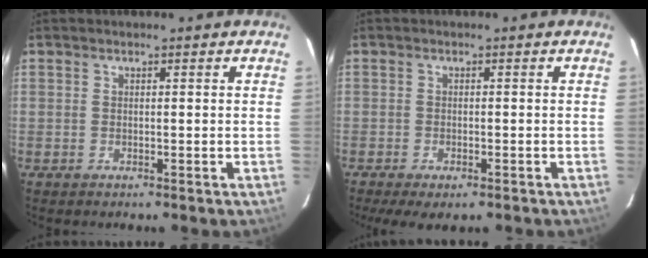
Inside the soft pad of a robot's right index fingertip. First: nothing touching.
{"total": 6.1, "force": [-4.3, 2.2, 3.7], "torque": [-0.089, -0.024, -0.067]}